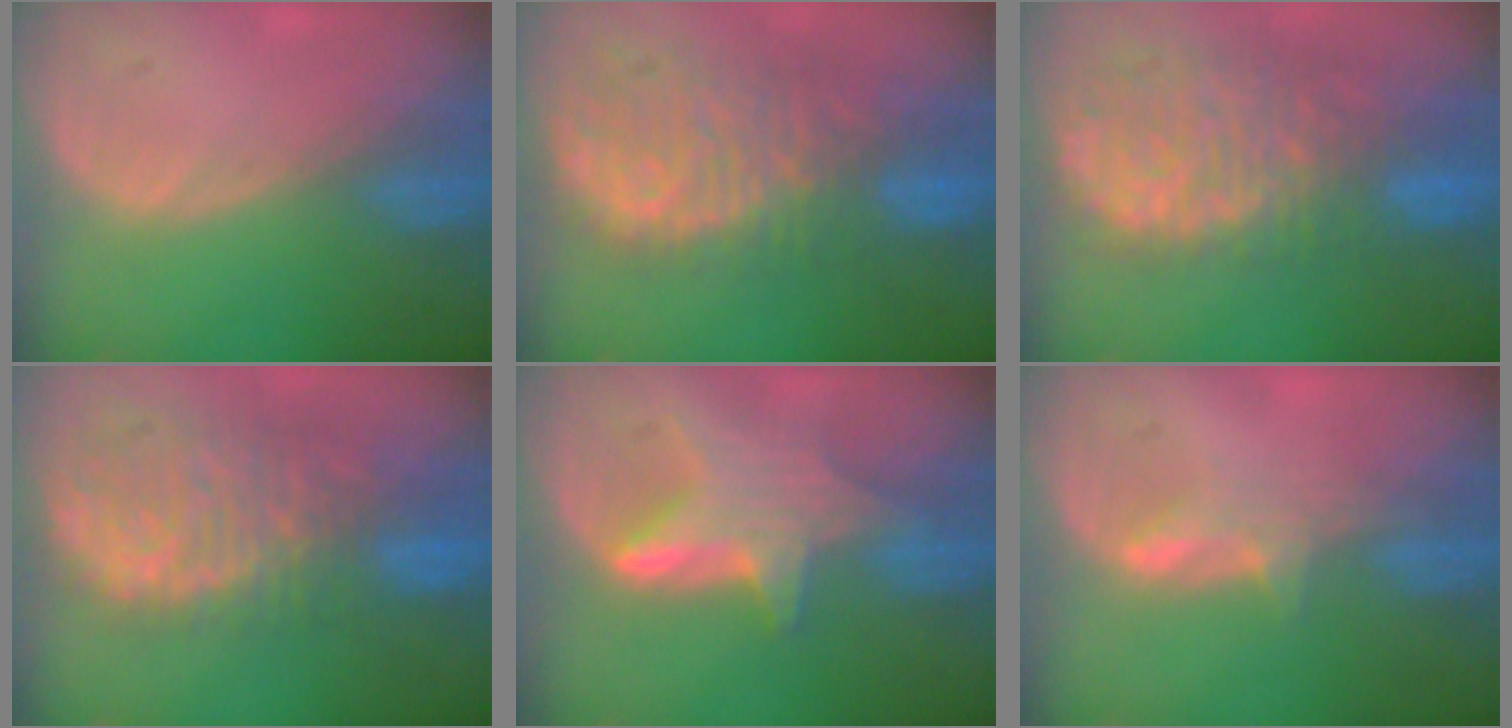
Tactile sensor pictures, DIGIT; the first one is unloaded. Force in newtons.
{"total": 11.5, "press": 9.8, "slide": 5.9}
{"total": 12.3, "press": 10.1, "slide": 7.0}
{"total": 11.7, "press": 9.8, "slide": 6.4}
{"total": 6.6, "press": 6.6, "slide": 0.2}
{"total": 2.8, "press": 2.8, "slide": 0.4}